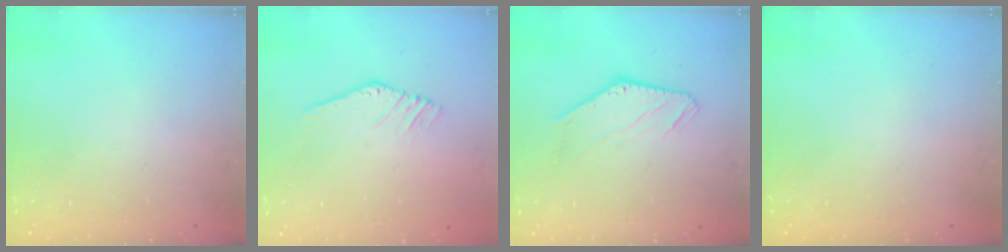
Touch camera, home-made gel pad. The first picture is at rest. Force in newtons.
{"total": 2.0, "press": 2.0, "slide": 0.2}
{"total": 0.6, "press": 0.6, "slide": 0.1}
{"total": 0.0}